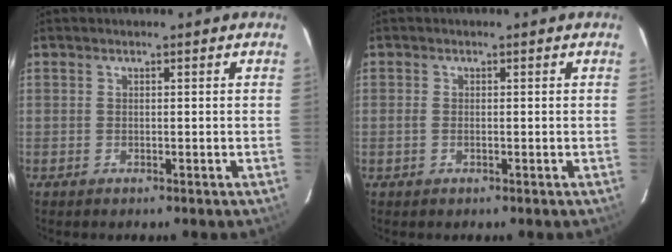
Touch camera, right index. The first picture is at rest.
{"total": 1.0, "force": [-0.3, 0.6, 0.8], "torque": [-0.018, 0.000, -0.008]}